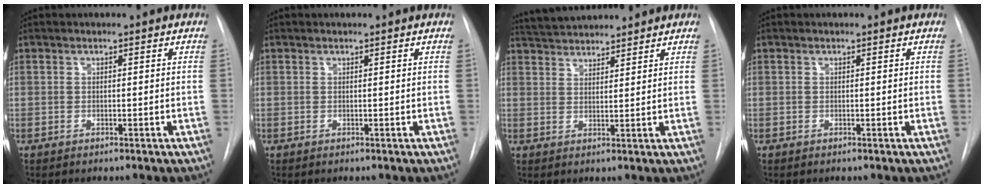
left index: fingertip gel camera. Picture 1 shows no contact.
{"total": 0.6, "force": [0.6, 0.0, 0.0], "torque": [-0.002, 0.009, 0.011]}
{"total": 7.8, "force": [7.6, 0.9, 1.8], "torque": [-0.040, 0.032, 0.125]}
{"total": 0.0}